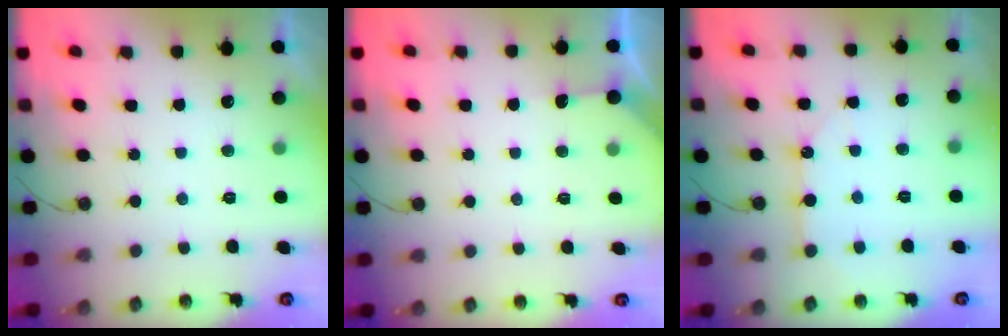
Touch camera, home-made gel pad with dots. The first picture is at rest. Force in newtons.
{"total": 2.9, "press": 2.9, "slide": 0.4}
{"total": 7.0, "press": 7.0, "slide": 0.2}